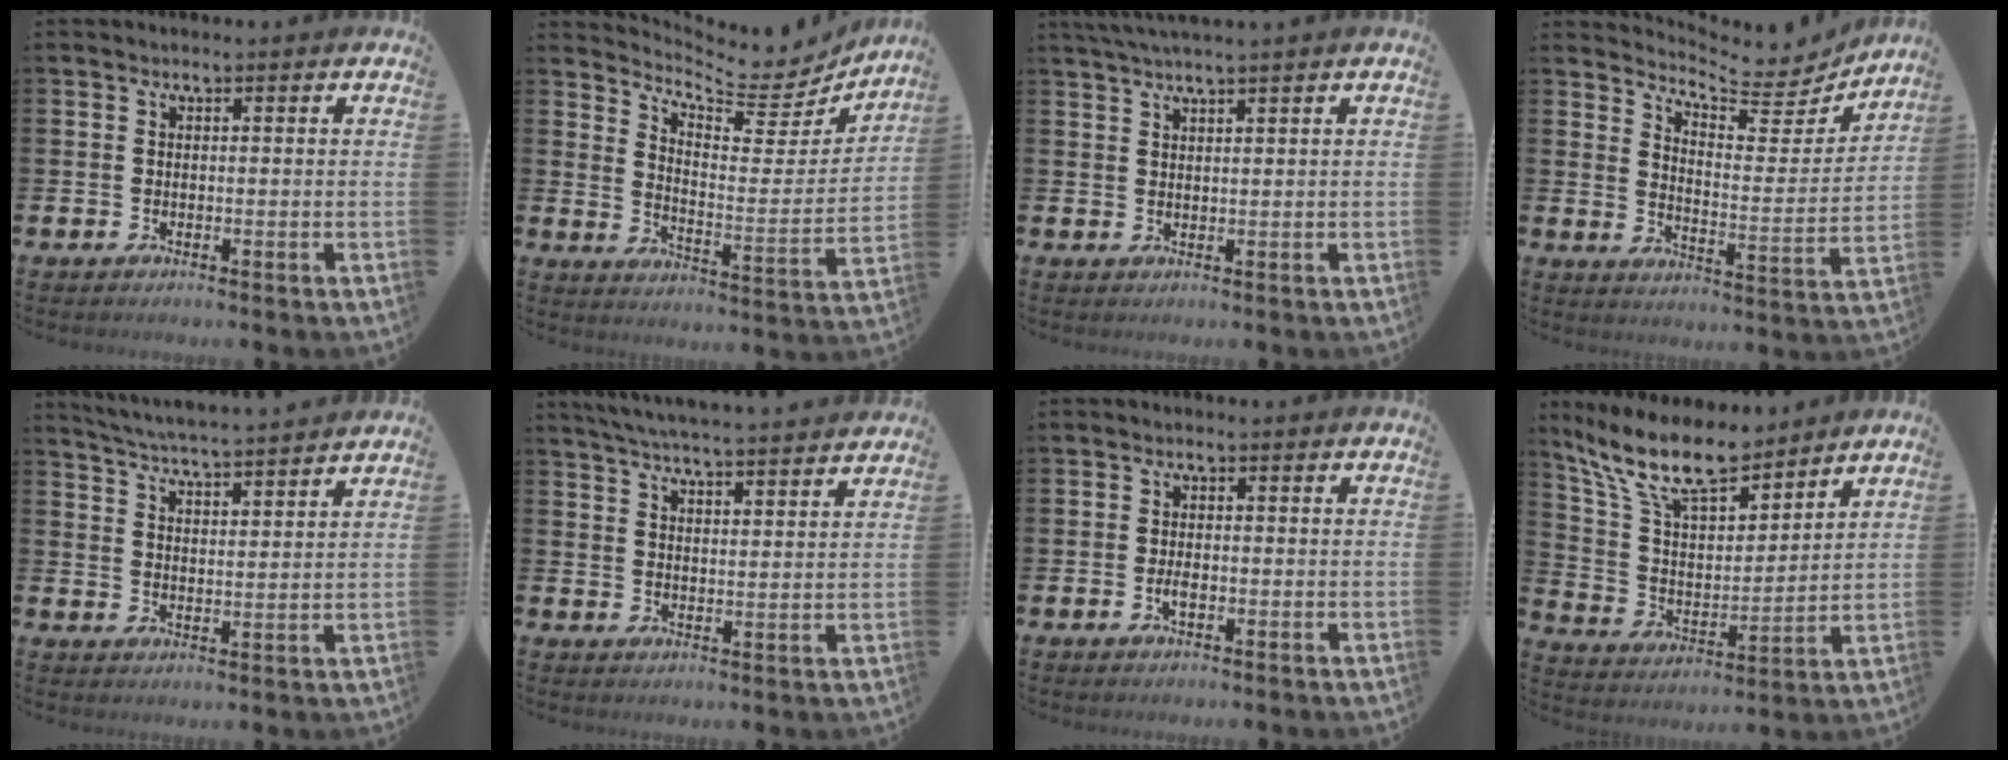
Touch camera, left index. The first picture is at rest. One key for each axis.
{"total": 7.3, "fx": 6.7, "fy": 2.2, "fz": 1.6, "tx": -0.048, "ty": -0.065, "tz": 0.112}
{"total": 2.2, "fx": 2.0, "fy": -0.5, "fz": 0.8, "tx": -0.021, "ty": -0.001, "tz": 0.039}
{"total": 6.7, "fx": 6.5, "fy": 1.3, "fz": 1.1, "tx": -0.035, "ty": -0.064, "tz": 0.108}
{"total": 5.2, "fx": 5.2, "fy": -0.4, "fz": 0.6, "tx": -0.032, "ty": -0.041, "tz": 0.089}
{"total": 5.8, "fx": 5.7, "fy": -0.3, "fz": 1.0, "tx": -0.032, "ty": -0.041, "tz": 0.100}
{"total": 1.8, "fx": -0.5, "fy": 0.8, "fz": 1.5, "tx": -0.026, "ty": -0.002, "tz": -0.009}
{"total": 11.9, "fx": 9.9, "fy": 3.3, "fz": 5.6, "tx": -0.153, "ty": -0.048, "tz": 0.180}